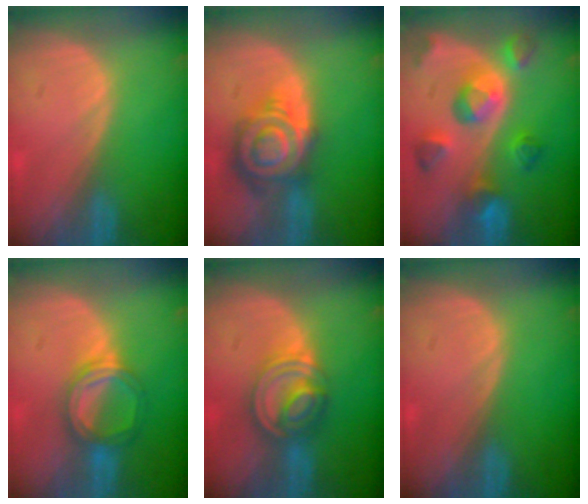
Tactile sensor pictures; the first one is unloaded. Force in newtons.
{"total": 8.9, "press": 8.9, "slide": 0.6}
{"total": 9.7, "press": 8.8, "slide": 4.1}
{"total": 5.7, "press": 5.4, "slide": 1.5}
{"total": 7.7, "press": 6.7, "slide": 3.8}
{"total": 0.0}